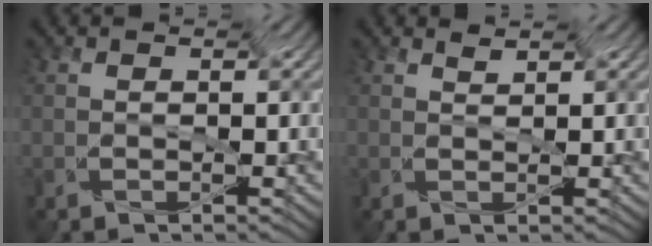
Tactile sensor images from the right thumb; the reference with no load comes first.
{"total": 1.3, "force": [1.1, -0.6, -0.3], "torque": [0.003, -0.004, 0.020]}